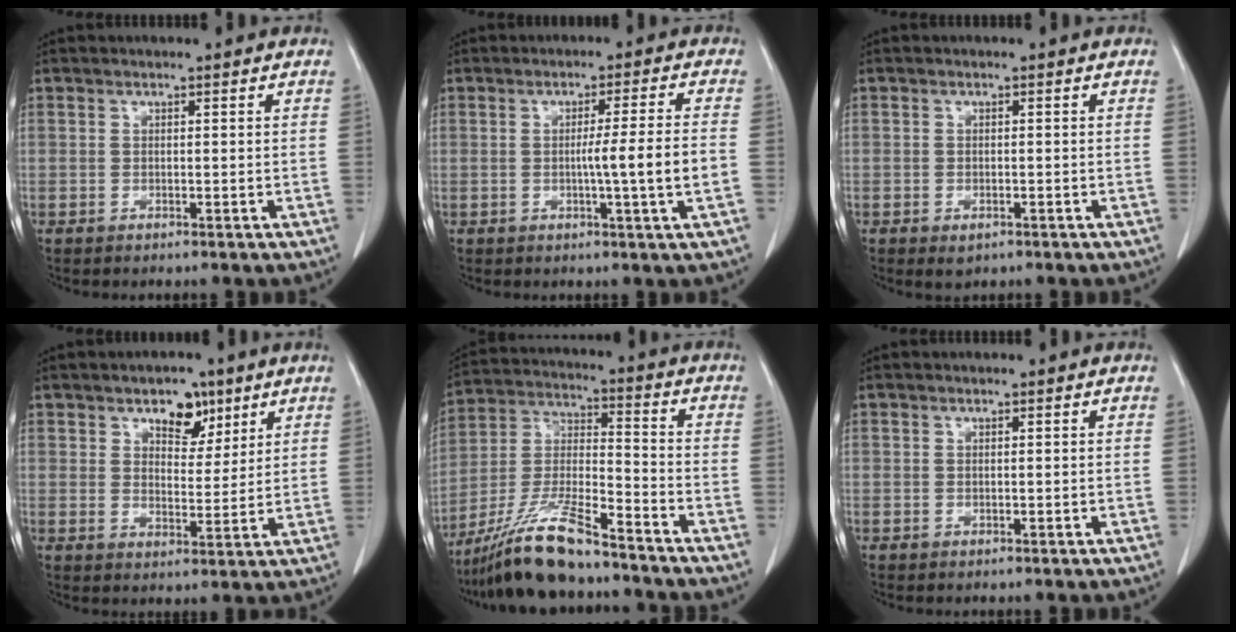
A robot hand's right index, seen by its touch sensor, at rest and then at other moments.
{"total": 6.6, "force": [-1.2, -1.4, 6.3], "torque": [-0.093, -0.006, -0.018]}
{"total": 2.0, "force": [-1.1, 1.0, 1.2], "torque": [-0.016, -0.001, -0.008]}
{"total": 6.1, "force": [3.7, 3.5, 3.2], "torque": [-0.041, 0.006, 0.059]}
{"total": 14.2, "force": [-11.4, 1.7, 8.2], "torque": [-0.165, -0.016, -0.211]}
{"total": 0.0}